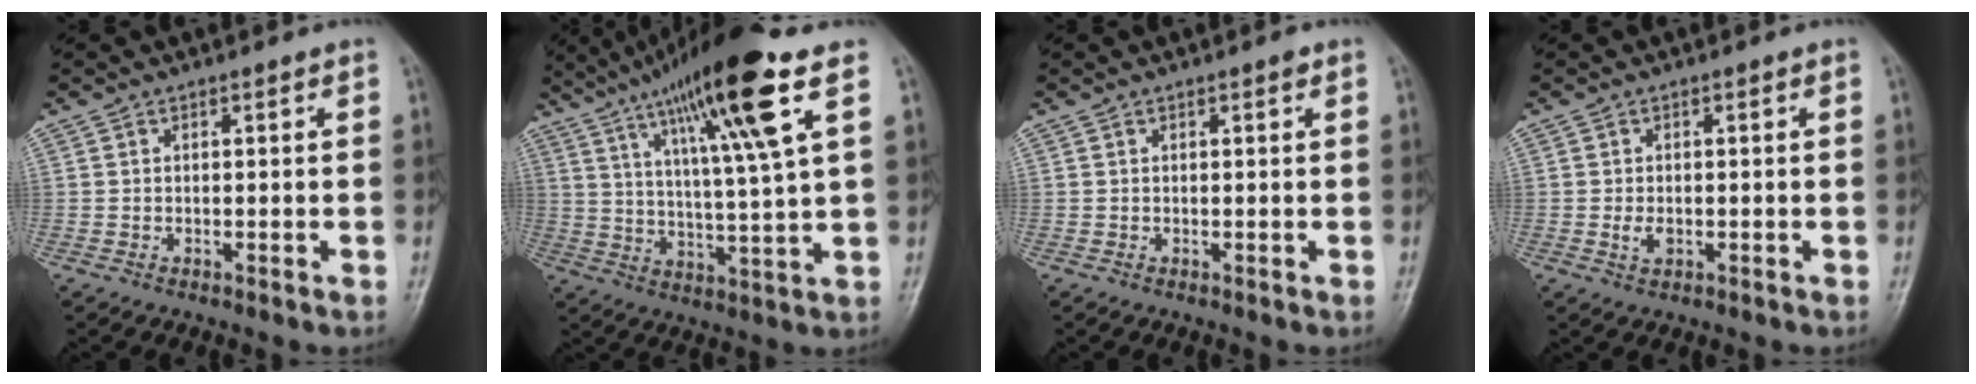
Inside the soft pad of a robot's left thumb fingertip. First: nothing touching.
{"total": 18.9, "force": [9.9, 1.5, 16.0], "torque": [-0.266, -0.023, 0.166]}
{"total": 0.8, "force": [0.4, 0.2, 0.7], "torque": [-0.010, 0.001, 0.004]}
{"total": 2.1, "force": [-0.3, 1.3, 1.7], "torque": [-0.030, -0.003, -0.007]}